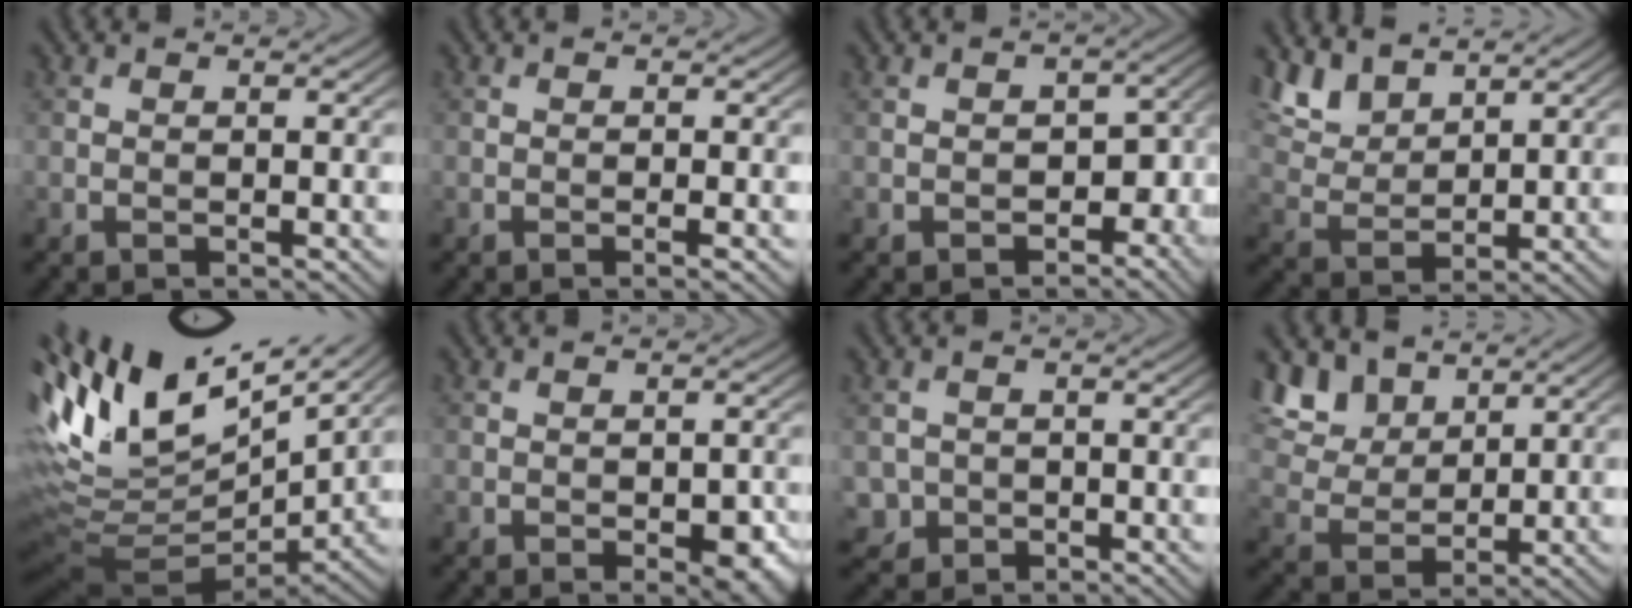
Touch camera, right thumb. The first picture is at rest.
{"total": 0.8, "force": [-0.4, -0.1, 0.7], "torque": [-0.013, 0.001, -0.010]}
{"total": 4.7, "force": [-1.3, 3.3, 3.0], "torque": [-0.041, -0.011, -0.019]}
{"total": 6.3, "force": [4.8, 2.7, 3.0], "torque": [-0.080, -0.001, 0.105]}
{"total": 15.4, "force": [6.8, 6.0, 12.5], "torque": [-0.261, 0.009, 0.147]}
{"total": 4.3, "force": [-1.7, 2.1, 3.4], "torque": [-0.041, -0.006, -0.016]}
{"total": 2.4, "force": [-0.4, 2.4, 0.3], "torque": [-0.009, -0.009, -0.009]}
{"total": 8.5, "force": [5.6, 4.8, 4.2], "torque": [-0.121, -0.003, 0.115]}